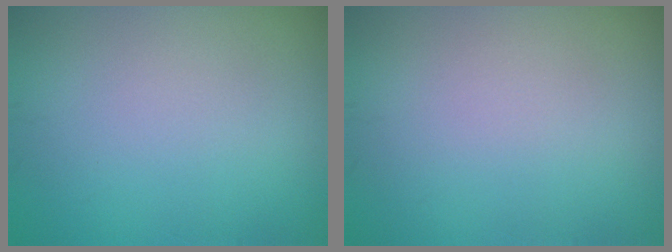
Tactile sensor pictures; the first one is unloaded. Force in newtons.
{"total": 0.0}